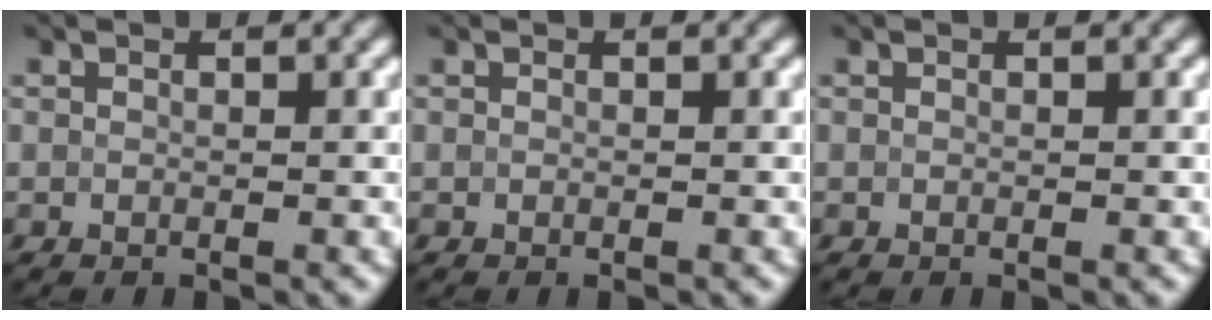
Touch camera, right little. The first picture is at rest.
{"total": 0.0}
{"total": 0.0}